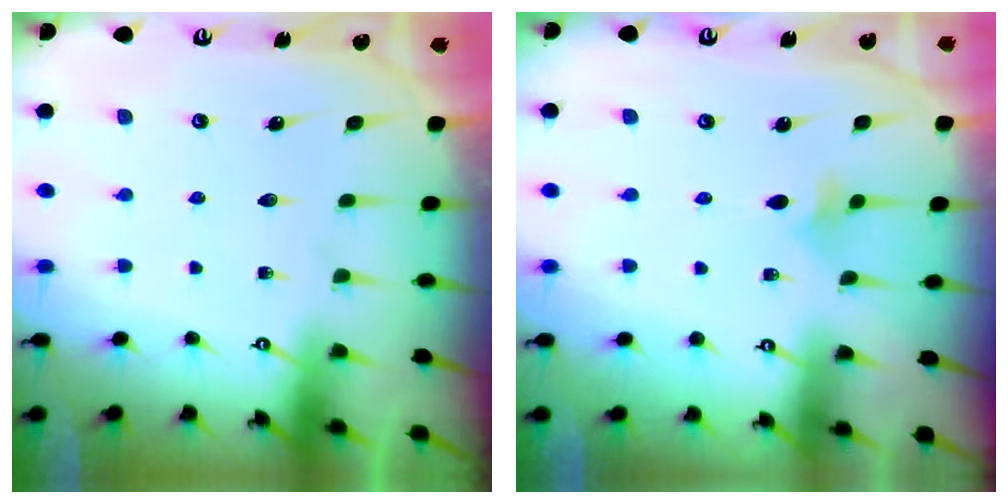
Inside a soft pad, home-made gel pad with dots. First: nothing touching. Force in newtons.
{"total": 2.5, "press": 2.4, "slide": 0.6}